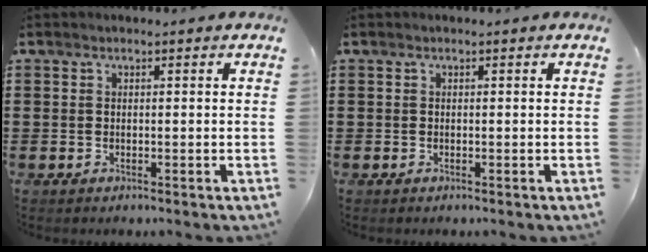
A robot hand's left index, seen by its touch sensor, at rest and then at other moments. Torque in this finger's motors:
{"motor_torque": [-0.02, -0.02, 0.00, 0.00]}